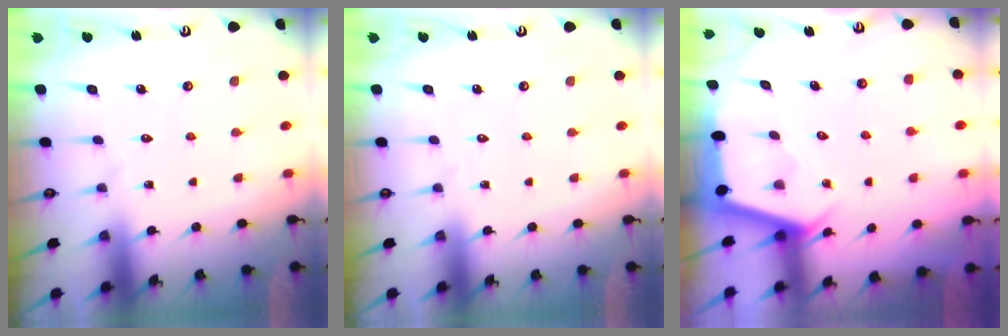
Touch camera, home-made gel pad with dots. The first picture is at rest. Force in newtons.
{"total": 0.0}
{"total": 2.9, "press": 2.9, "slide": 0.3}